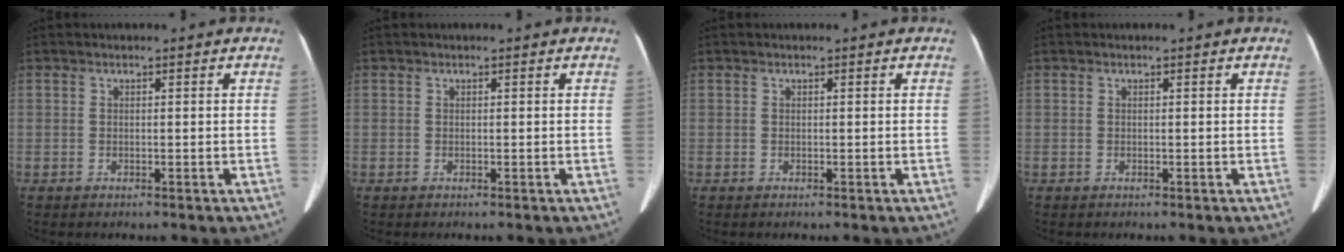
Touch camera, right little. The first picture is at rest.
{"total": 0.0}
{"total": 0.0}
{"total": 0.0}